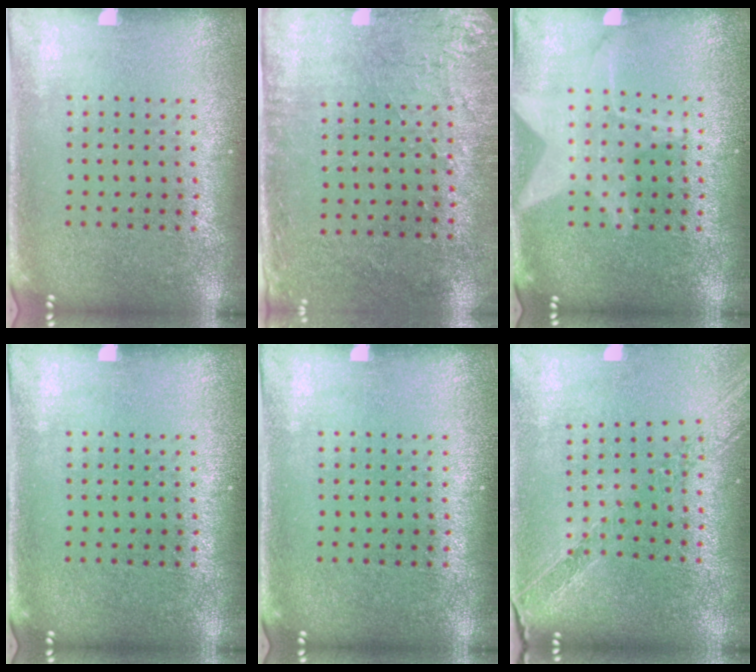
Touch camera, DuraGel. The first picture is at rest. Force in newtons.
{"total": 2.9, "press": 2.3, "slide": 1.6}
{"total": 1.5, "press": 1.5, "slide": 0.2}
{"total": 0.0}
{"total": 0.0}
{"total": 1.0, "press": 1.0, "slide": 0.0}